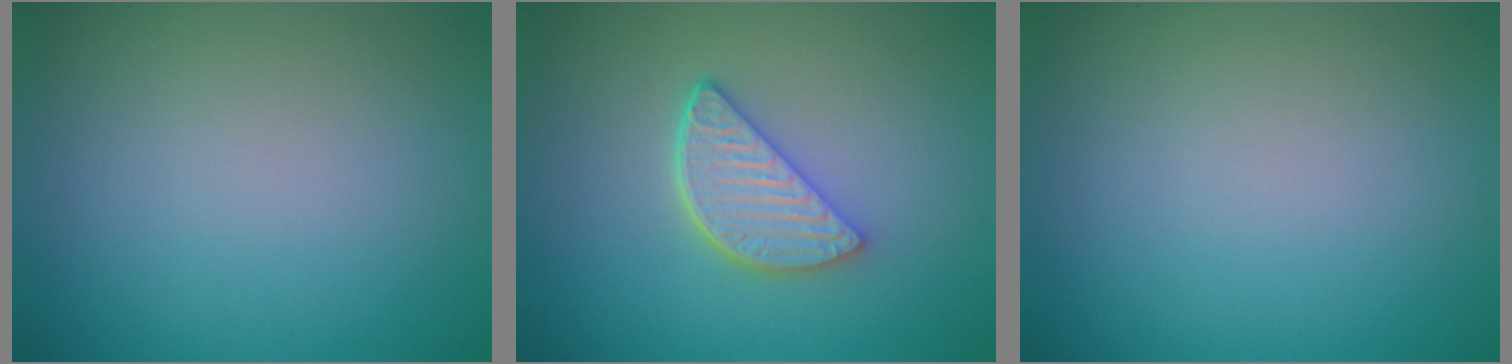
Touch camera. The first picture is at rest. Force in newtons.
{"total": 4.0, "press": 3.2, "slide": 2.5}
{"total": 0.0}